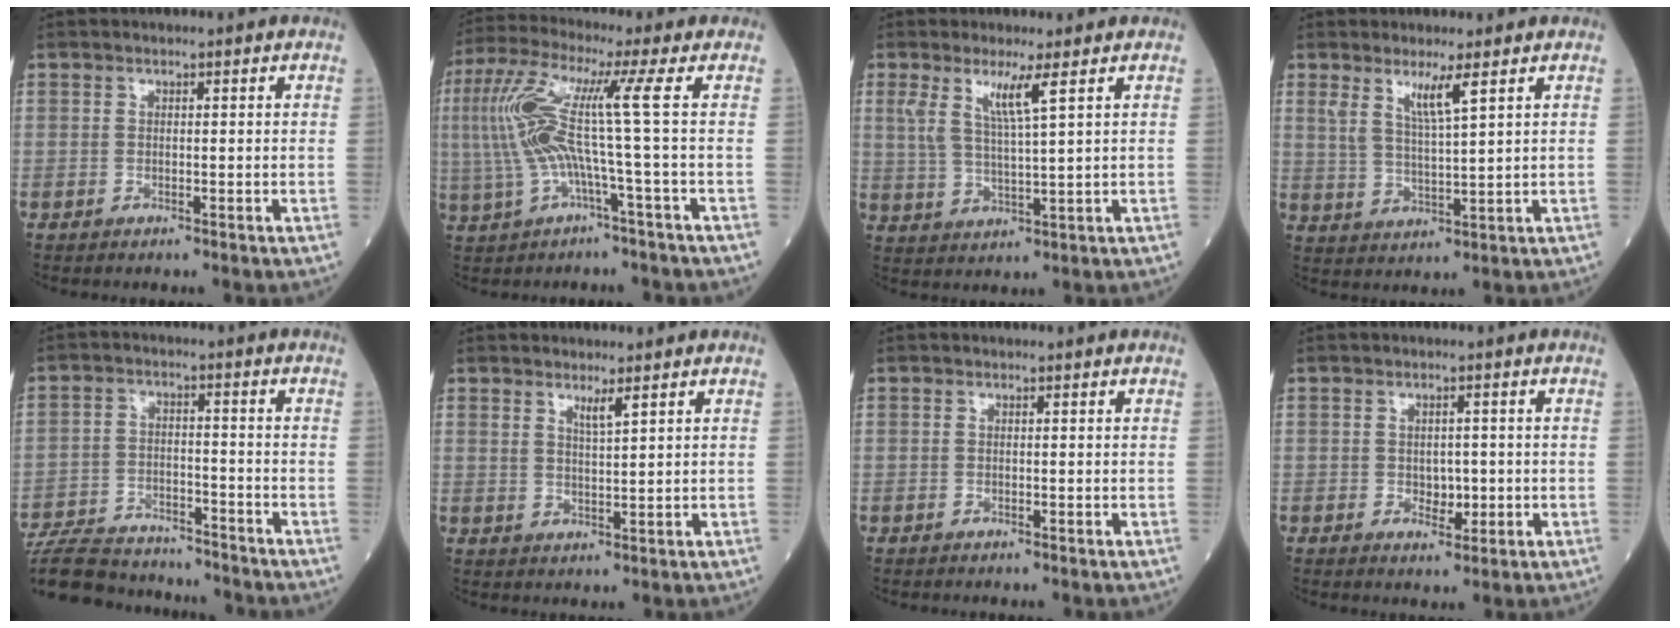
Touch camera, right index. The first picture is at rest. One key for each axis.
{"total": 10.1, "fx": 0.2, "fy": -1.2, "fz": 10.0, "tx": -0.223, "ty": 0.021, "tz": 0.003}
{"total": 5.6, "fx": 2.8, "fy": -0.2, "fz": 4.9, "tx": -0.102, "ty": -0.004, "tz": 0.058}
{"total": 5.1, "fx": 2.9, "fy": 0.1, "fz": 4.1, "tx": -0.084, "ty": -0.008, "tz": 0.060}
{"total": 17.4, "fx": -15.8, "fy": 4.9, "fz": 5.5, "tx": -0.136, "ty": 0.001, "tz": -0.243}
{"total": 2.4, "fx": 1.7, "fy": 0.1, "fz": 1.7, "tx": -0.037, "ty": -0.007, "tz": 0.035}
{"total": 0.0}
{"total": 3.1, "fx": -0.5, "fy": 2.0, "fz": 2.4, "tx": -0.032, "ty": 0.000, "tz": 0.000}